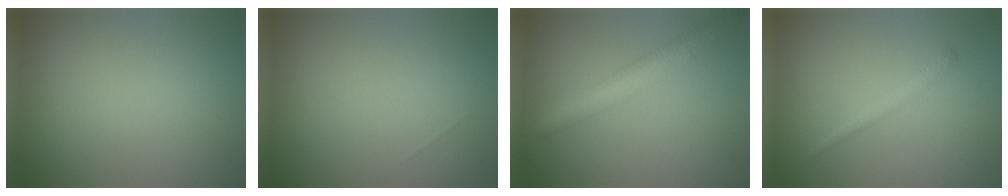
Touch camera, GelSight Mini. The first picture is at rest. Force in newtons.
{"total": 0.0}
{"total": 4.9, "press": 4.9, "slide": 0.3}
{"total": 1.5, "press": 1.5, "slide": 0.1}